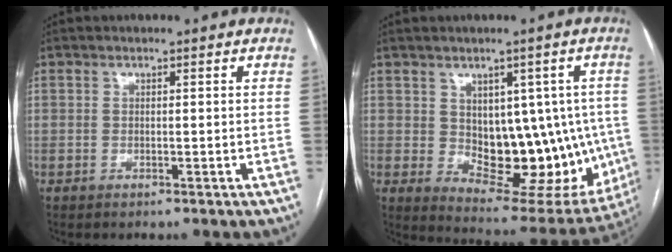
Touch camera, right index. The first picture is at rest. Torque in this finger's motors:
{"motor_torque": [1.91, -0.01, 0.23, 0.06]}